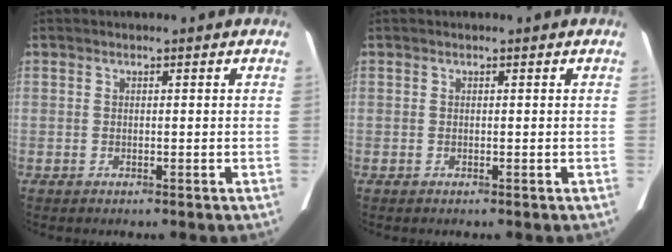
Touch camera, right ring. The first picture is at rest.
{"total": 0.0}